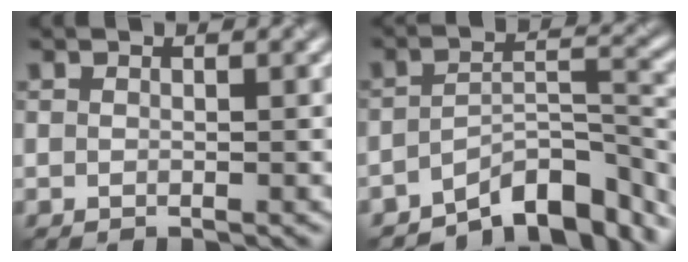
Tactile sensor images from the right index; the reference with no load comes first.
{"total": 8.2, "force": [-6.4, 2.9, 4.3], "torque": [-0.043, -0.006, -0.103]}